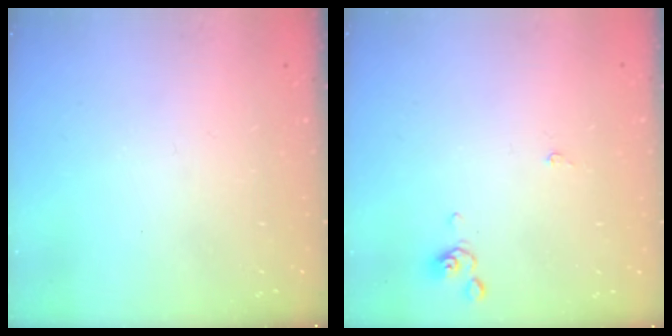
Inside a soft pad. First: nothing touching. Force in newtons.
{"total": 0.0}